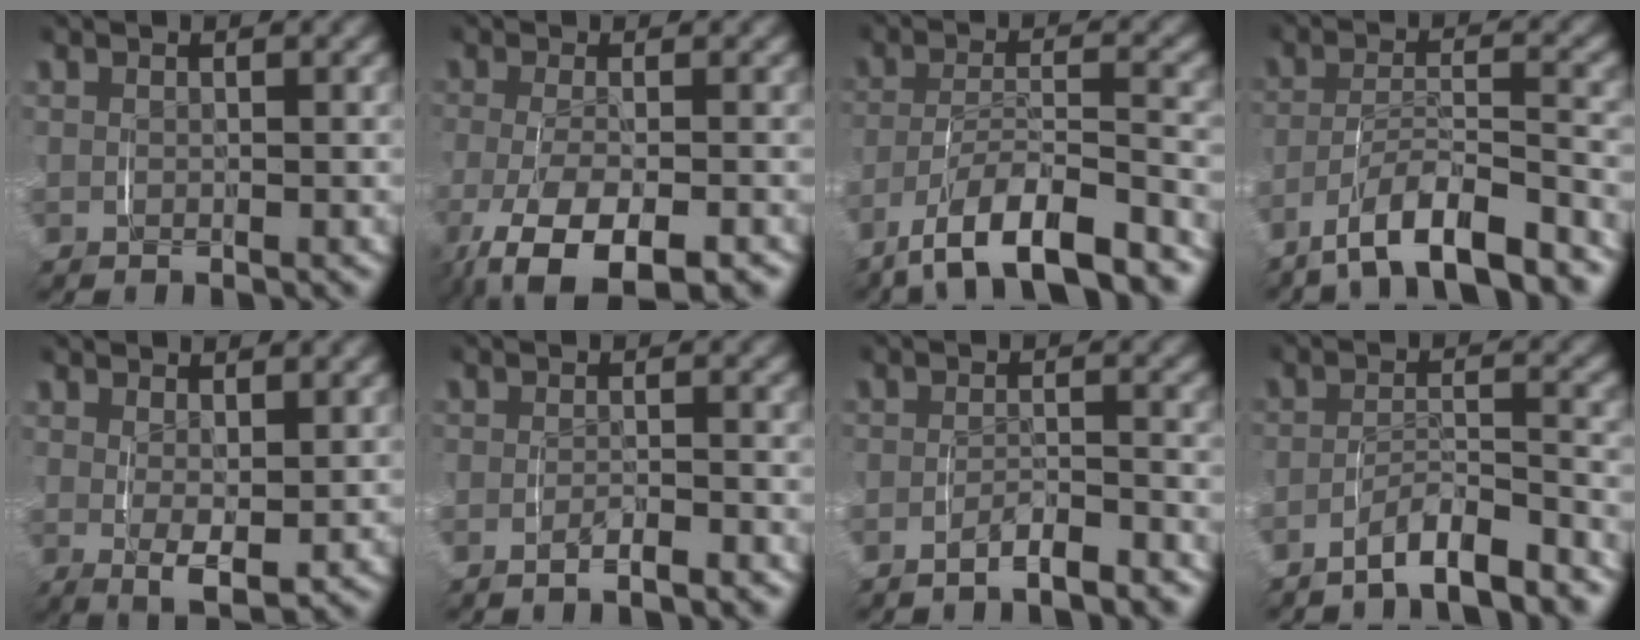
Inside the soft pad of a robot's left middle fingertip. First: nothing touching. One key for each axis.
{"total": 8.3, "fx": -4.6, "fy": 3.5, "fz": 6.0, "tx": -0.143, "ty": -0.043, "tz": -0.049}
{"total": 8.1, "fx": -6.4, "fy": 2.2, "fz": 4.4, "tx": -0.078, "ty": -0.008, "tz": -0.108}
{"total": 6.9, "fx": -5.9, "fy": 1.7, "fz": 3.1, "tx": -0.049, "ty": -0.001, "tz": -0.108}
{"total": 3.4, "fx": 0.2, "fy": 1.1, "fz": 3.3, "tx": -0.055, "ty": -0.020, "tz": 0.011}
{"total": 1.7, "fx": -1.6, "fy": -0.2, "fz": 0.5, "tx": -0.008, "ty": 0.001, "tz": -0.032}
{"total": 2.8, "fx": -2.7, "fy": 0.1, "fz": 0.6, "tx": -0.006, "ty": 0.001, "tz": -0.054}
{"total": 5.1, "fx": -4.9, "fy": 0.4, "fz": 1.3, "tx": -0.018, "ty": -0.004, "tz": -0.091}